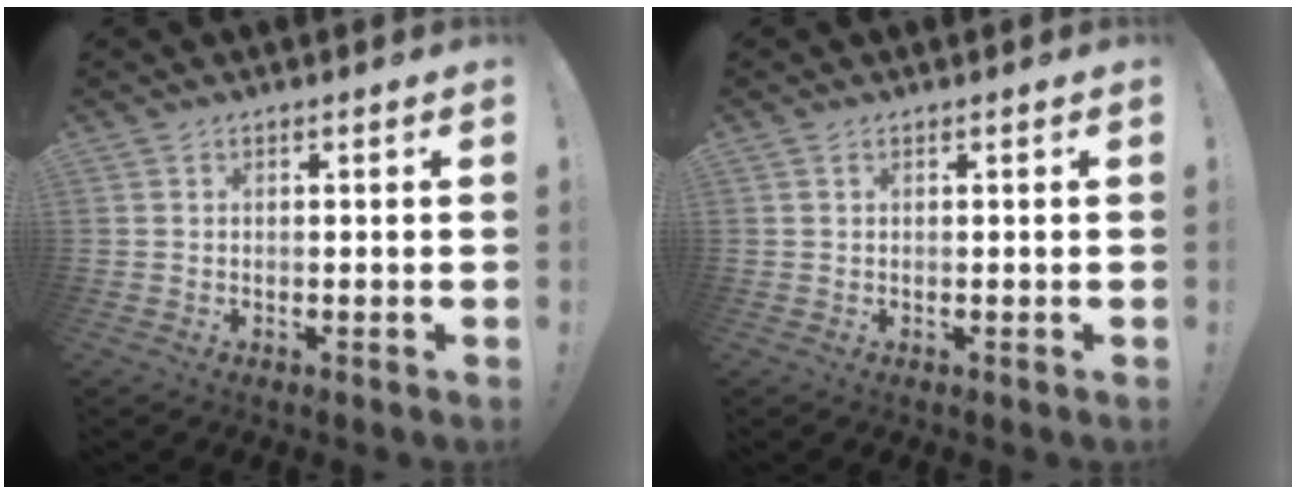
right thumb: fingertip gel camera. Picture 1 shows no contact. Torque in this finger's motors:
{"motor_torque": [0.08, 0.38, 0.17, -0.17, 0.01]}